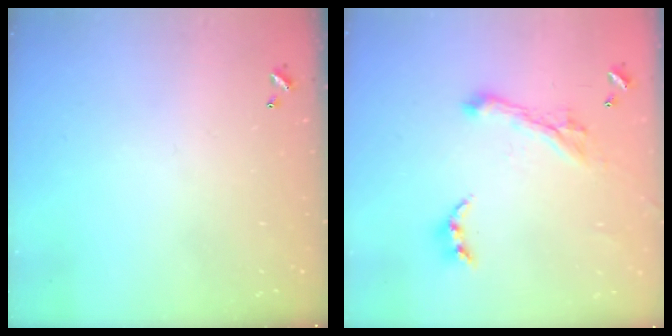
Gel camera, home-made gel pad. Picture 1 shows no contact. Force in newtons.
{"total": 2.8, "press": 2.5, "slide": 1.3}